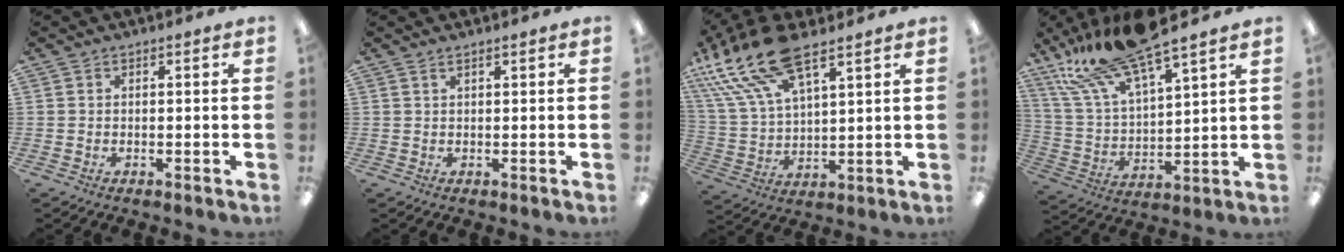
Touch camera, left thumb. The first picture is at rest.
{"total": 1.0, "force": [0.8, 0.1, 0.6], "torque": [-0.014, 0.001, 0.014]}
{"total": 18.9, "force": [12.3, 7.6, 12.1], "torque": [-0.266, -0.054, 0.217]}
{"total": 18.4, "force": [15.1, 4.0, 9.7], "torque": [-0.208, -0.084, 0.269]}